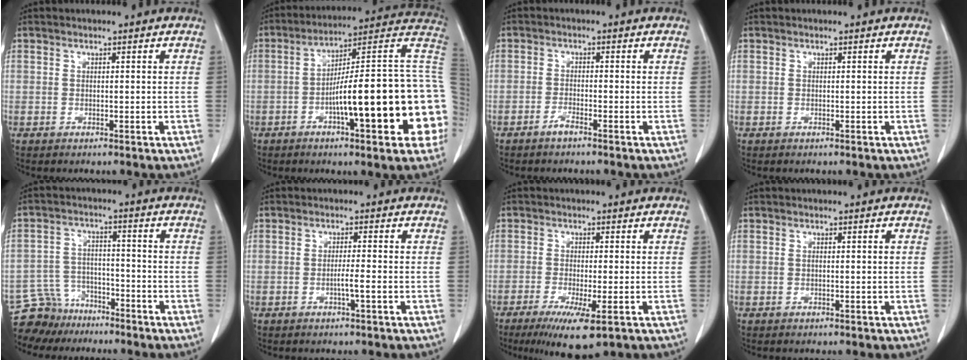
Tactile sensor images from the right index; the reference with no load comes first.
{"total": 24.3, "force": [-4.5, 3.2, 23.6], "torque": [-0.241, 0.032, -0.064]}
{"total": 1.7, "force": [-1.4, 0.1, 1.0], "torque": [-0.022, 0.000, -0.027]}
{"total": 0.0}
{"total": 7.3, "force": [-6.2, 3.9, -0.4], "torque": [0.004, 0.016, -0.110]}
{"total": 2.2, "force": [-0.8, -0.2, 2.1], "torque": [-0.039, -0.001, -0.015]}
{"total": 7.4, "force": [-4.0, 0.9, 6.1], "torque": [-0.103, -0.022, -0.061]}
{"total": 0.8, "force": [0.0, 0.0, 0.8], "torque": [-0.017, 0.001, 0.003]}